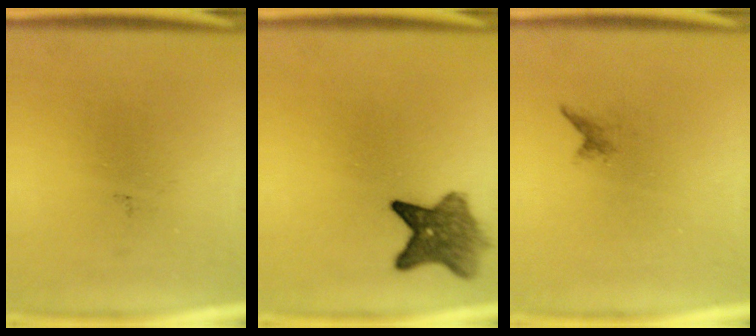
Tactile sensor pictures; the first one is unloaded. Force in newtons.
{"total": 6.3}
{"total": 0.7}